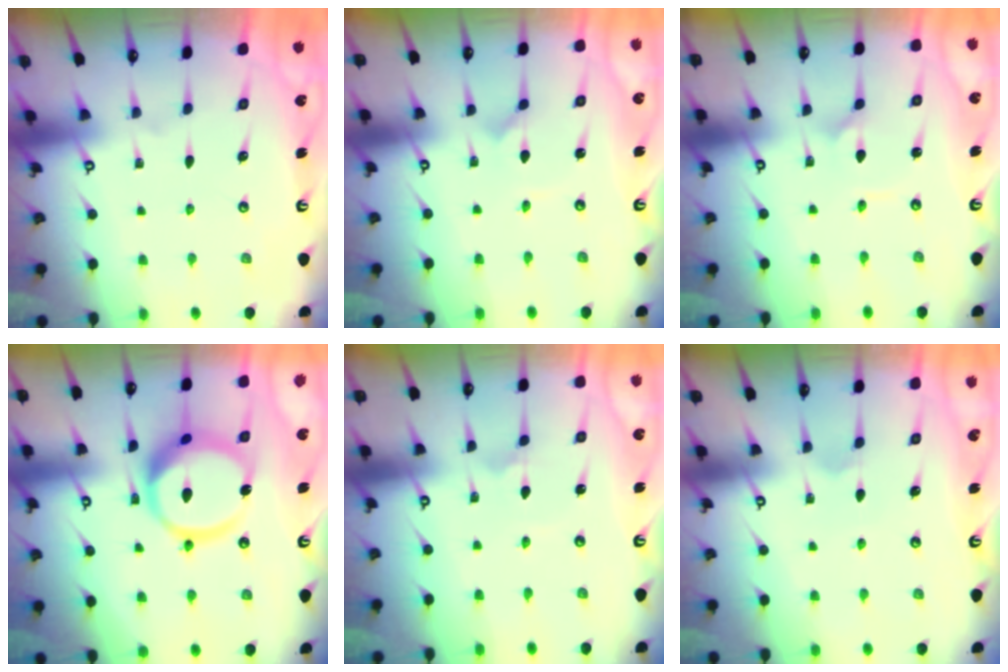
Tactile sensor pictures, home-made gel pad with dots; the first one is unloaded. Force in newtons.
{"total": 0.0}
{"total": 0.7, "press": 0.7, "slide": 0.0}
{"total": 15.6, "press": 15.5, "slide": 1.6}
{"total": 1.8, "press": 1.7, "slide": 0.4}
{"total": 2.1, "press": 2.1, "slide": 0.2}